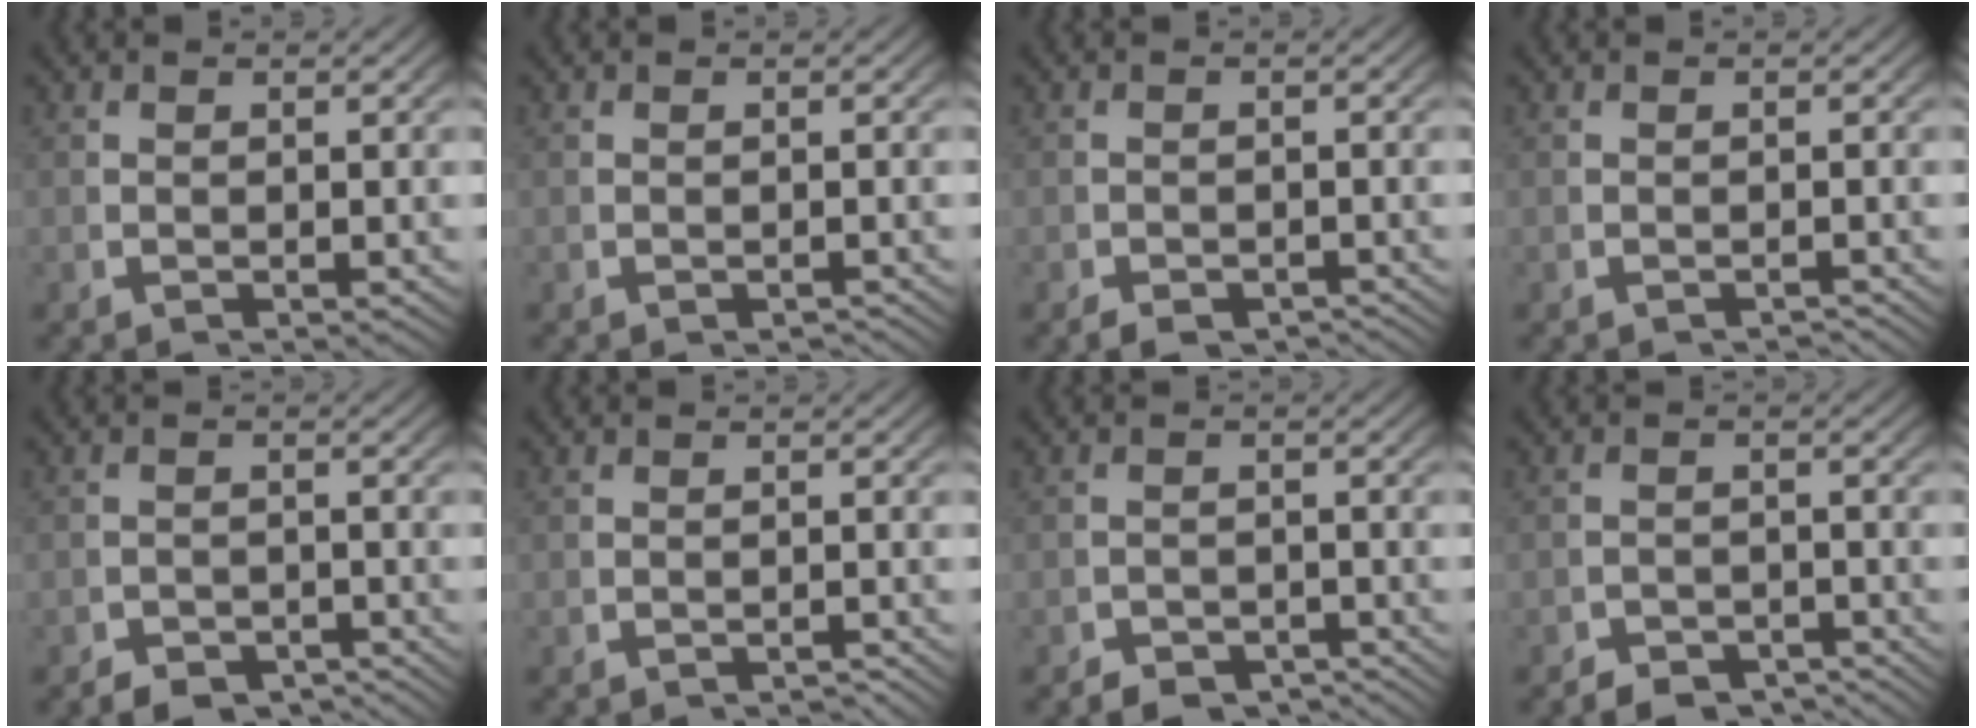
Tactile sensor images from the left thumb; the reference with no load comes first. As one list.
[{"total": 1.0, "force": [-0.9, 0.3, 0.3], "torque": [-0.002, -0.002, -0.013]}, {"total": 2.2, "force": [-2.0, 0.7, 0.5], "torque": [-0.003, -0.011, -0.032]}, {"total": 1.5, "force": [-1.4, 0.2, 0.1], "torque": [0.000, -0.002, -0.021]}, {"total": 3.1, "force": [-2.8, 1.0, 0.7], "torque": [0.002, -0.014, -0.047]}, {"total": 1.4, "force": [-1.3, 0.2, 0.2], "torque": [-0.001, -0.002, -0.020]}, {"total": 3.4, "force": [-3.1, 1.2, 0.8], "torque": [0.002, -0.017, -0.049]}, {"total": 3.4, "force": [-3.2, 1.1, 0.7], "torque": [0.001, -0.016, -0.052]}]